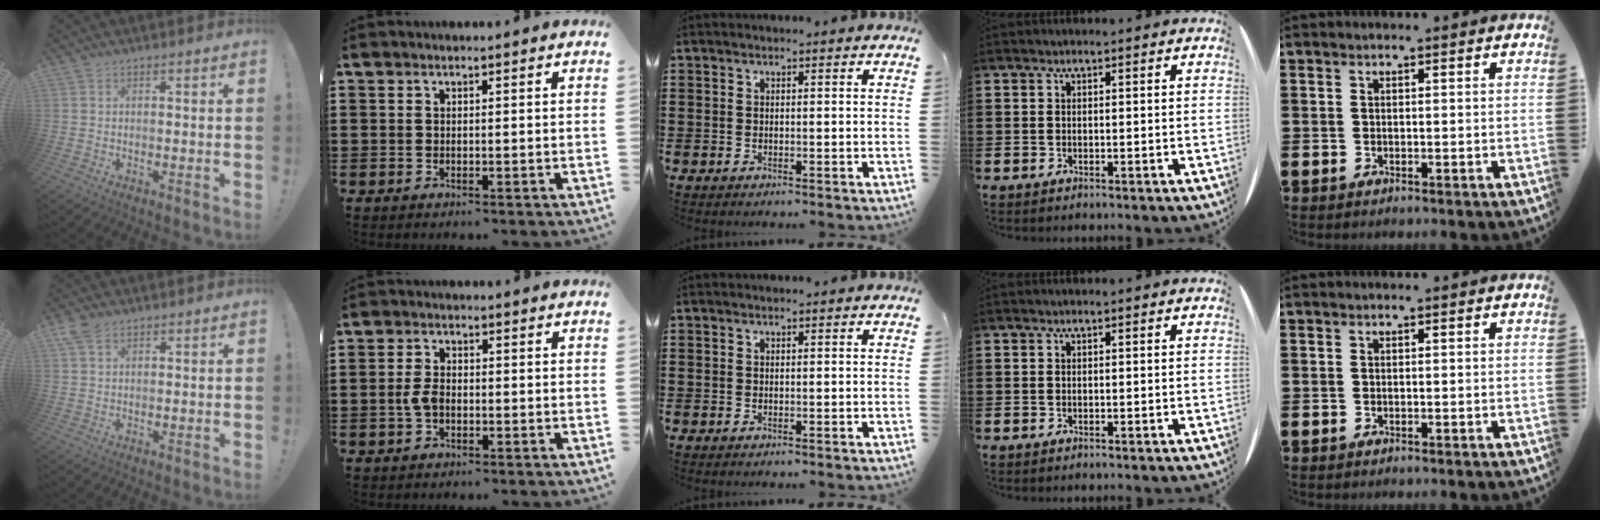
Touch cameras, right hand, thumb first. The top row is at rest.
{"thumb": {"total": 4.2, "force": [2.4, 2.2, 2.7], "torque": [-0.049, -0.005, 0.047]}, "index": {"total": 3.1, "force": [-0.8, 1.7, 2.6], "torque": [-0.071, -0.008, -0.019]}}